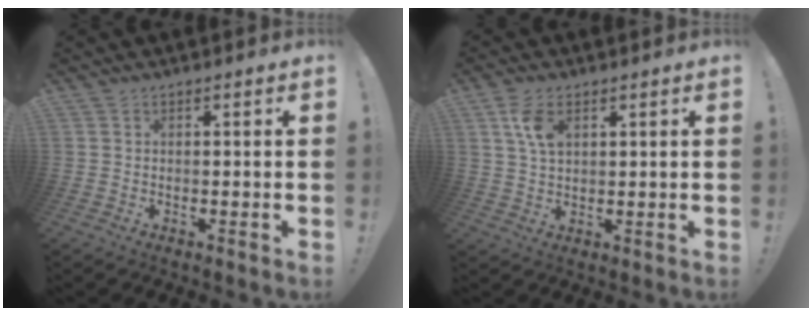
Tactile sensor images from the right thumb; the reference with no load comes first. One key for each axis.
{"total": 6.7, "fx": 2.8, "fy": 3.5, "fz": 5.0, "tx": -0.100, "ty": -0.006, "tz": 0.051}